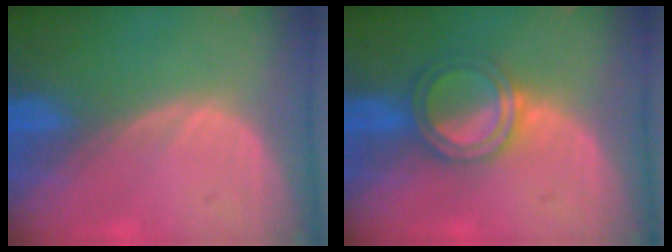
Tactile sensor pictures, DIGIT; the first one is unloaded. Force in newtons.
{"total": 4.8, "press": 4.8, "slide": 0.6}